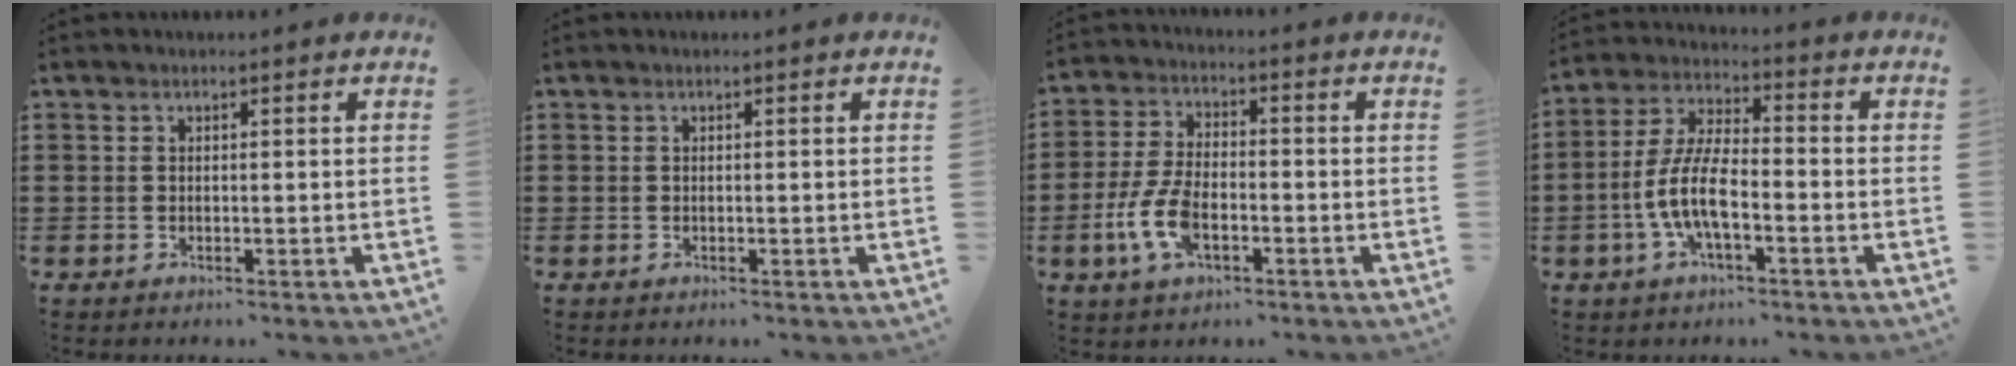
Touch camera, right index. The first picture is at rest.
{"total": 0.0}
{"total": 7.7, "force": [-2.5, 3.7, 6.2], "torque": [-0.154, -0.009, -0.053]}
{"total": 8.2, "force": [-2.7, 2.9, 7.2], "torque": [-0.175, -0.010, -0.060]}